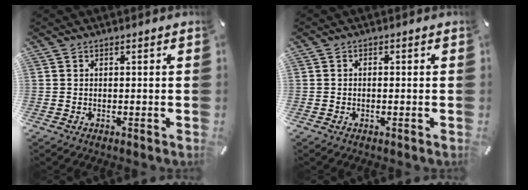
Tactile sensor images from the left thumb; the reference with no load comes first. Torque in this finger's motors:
{"motor_torque": [-0.30, -0.28, -0.15, 0.08, -0.02]}